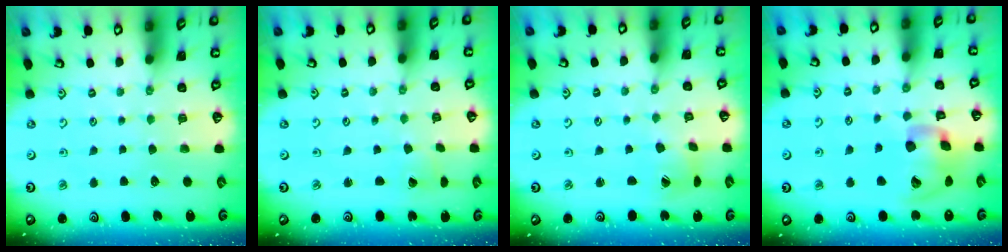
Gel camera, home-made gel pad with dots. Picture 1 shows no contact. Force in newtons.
{"total": 1.8, "press": 1.7, "slide": 0.1}
{"total": 3.7, "press": 3.7, "slide": 0.5}
{"total": 17.8, "press": 17.5, "slide": 2.9}